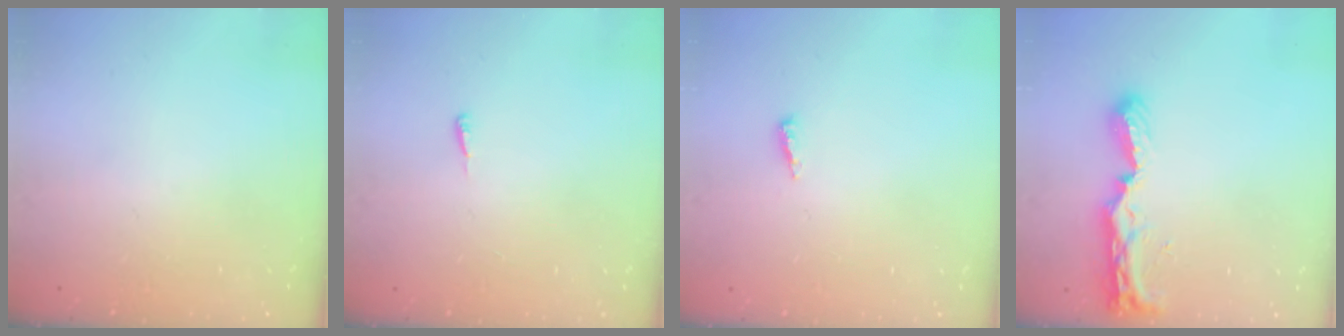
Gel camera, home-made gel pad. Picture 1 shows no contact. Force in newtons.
{"total": 4.4, "press": 4.4, "slide": 0.5}
{"total": 2.5, "press": 2.5, "slide": 0.2}
{"total": 8.3, "press": 8.3, "slide": 0.6}